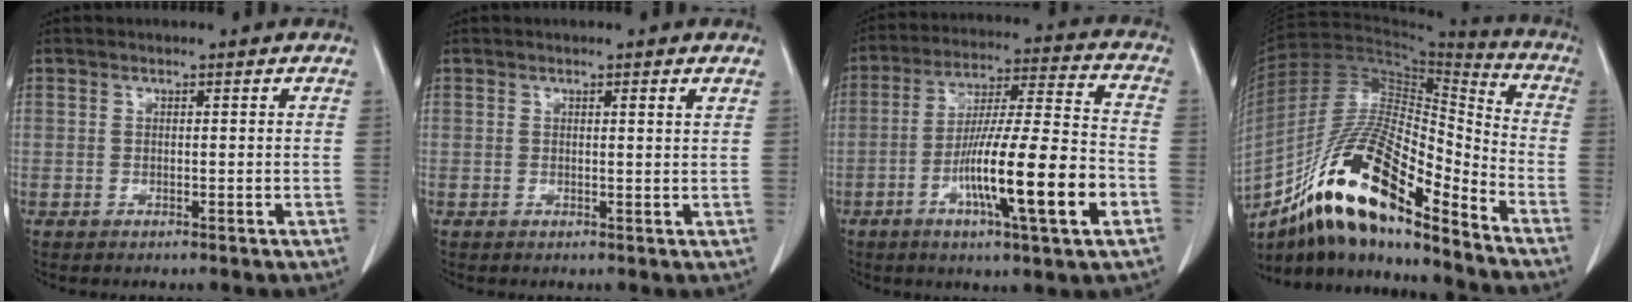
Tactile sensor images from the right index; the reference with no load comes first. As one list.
[{"total": 1.1, "force": [0.7, -0.2, 0.9], "torque": [-0.013, 0.000, 0.010]}, {"total": 17.2, "force": [-6.0, 0.7, 16.1], "torque": [-0.280, -0.008, -0.100]}, {"total": 21.1, "force": [-13.6, 4.5, 15.5], "torque": [-0.302, -0.002, -0.241]}]